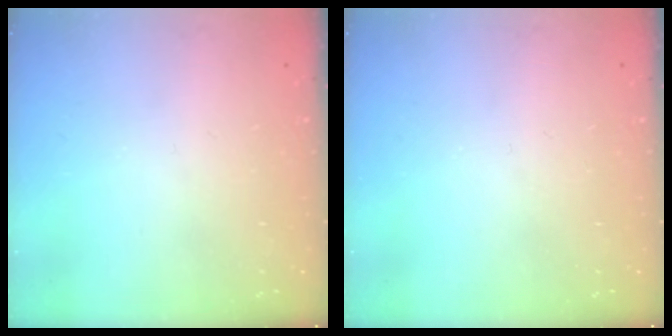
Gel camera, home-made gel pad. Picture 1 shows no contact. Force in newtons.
{"total": 0.0}